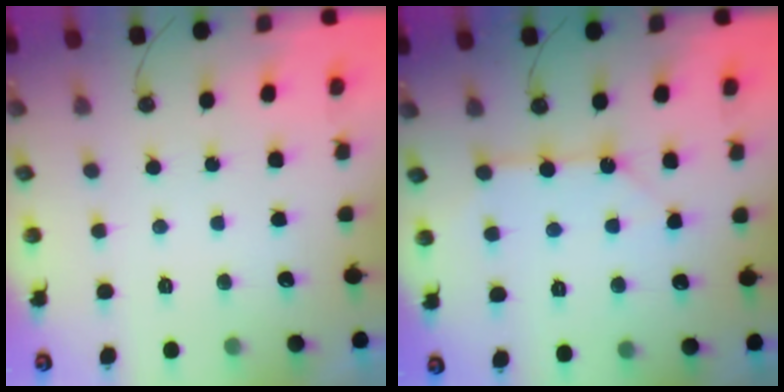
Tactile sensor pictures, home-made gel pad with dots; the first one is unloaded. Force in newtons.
{"total": 6.7, "press": 6.7, "slide": 0.6}